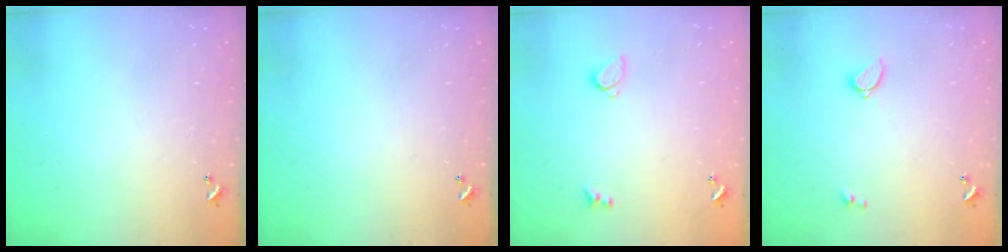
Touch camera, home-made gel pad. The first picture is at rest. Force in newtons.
{"total": 0.0}
{"total": 0.8, "press": 0.6, "slide": 0.4}
{"total": 1.7, "press": 1.6, "slide": 0.5}